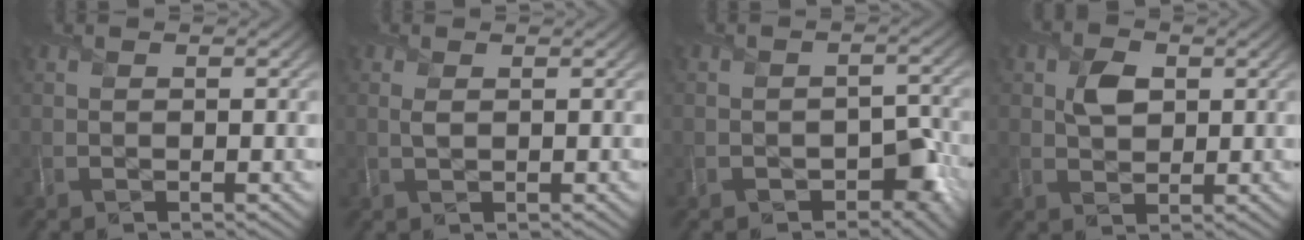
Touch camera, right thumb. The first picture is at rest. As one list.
[{"total": 1.0, "force": [0.3, 0.6, 0.8], "torque": [-0.022, -0.003, 0.004]}, {"total": 4.8, "force": [-2.2, 3.2, 2.7], "torque": [-0.030, -0.009, -0.037]}, {"total": 3.9, "force": [0.9, 2.8, 2.5], "torque": [-0.055, 0.003, 0.013]}]